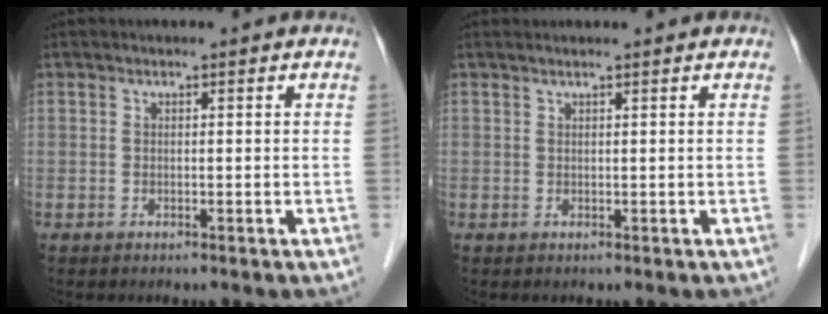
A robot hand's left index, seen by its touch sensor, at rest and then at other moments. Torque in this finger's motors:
{"motor_torque": [0.02, 0.03, -0.02, -0.01]}